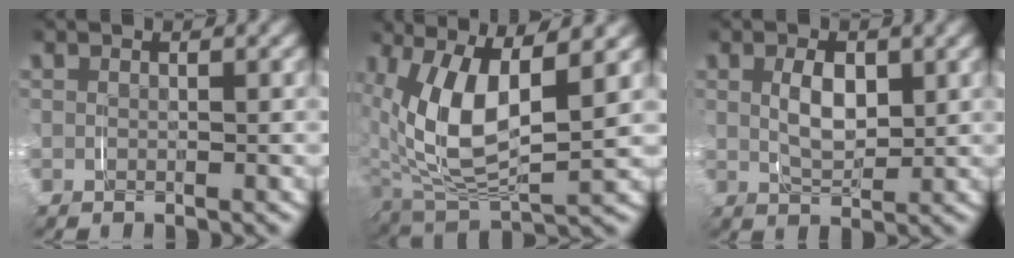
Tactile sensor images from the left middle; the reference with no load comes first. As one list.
[{"total": 8.8, "force": [1.6, 4.7, 7.3], "torque": [-0.163, -0.011, 0.038]}, {"total": 3.6, "force": [0.8, 1.9, 2.9], "torque": [-0.050, -0.009, 0.020]}]